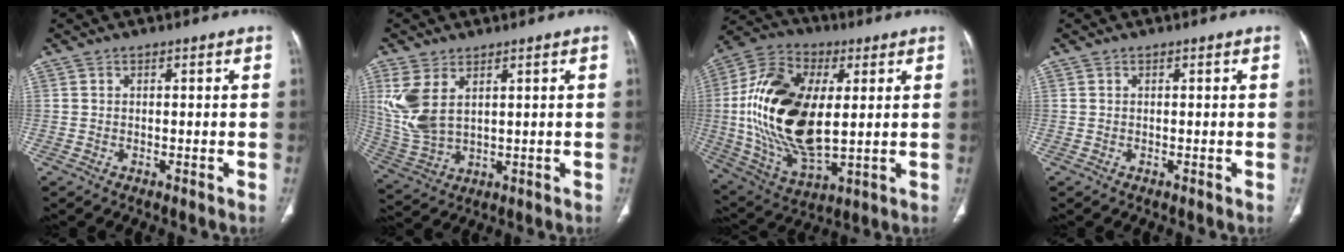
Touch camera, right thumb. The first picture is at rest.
{"total": 8.1, "force": [2.9, 4.5, 6.0], "torque": [-0.139, -0.007, 0.074]}
{"total": 23.9, "force": [2.4, 12.5, 20.3], "torque": [-0.398, -0.010, 0.047]}
{"total": 0.0}